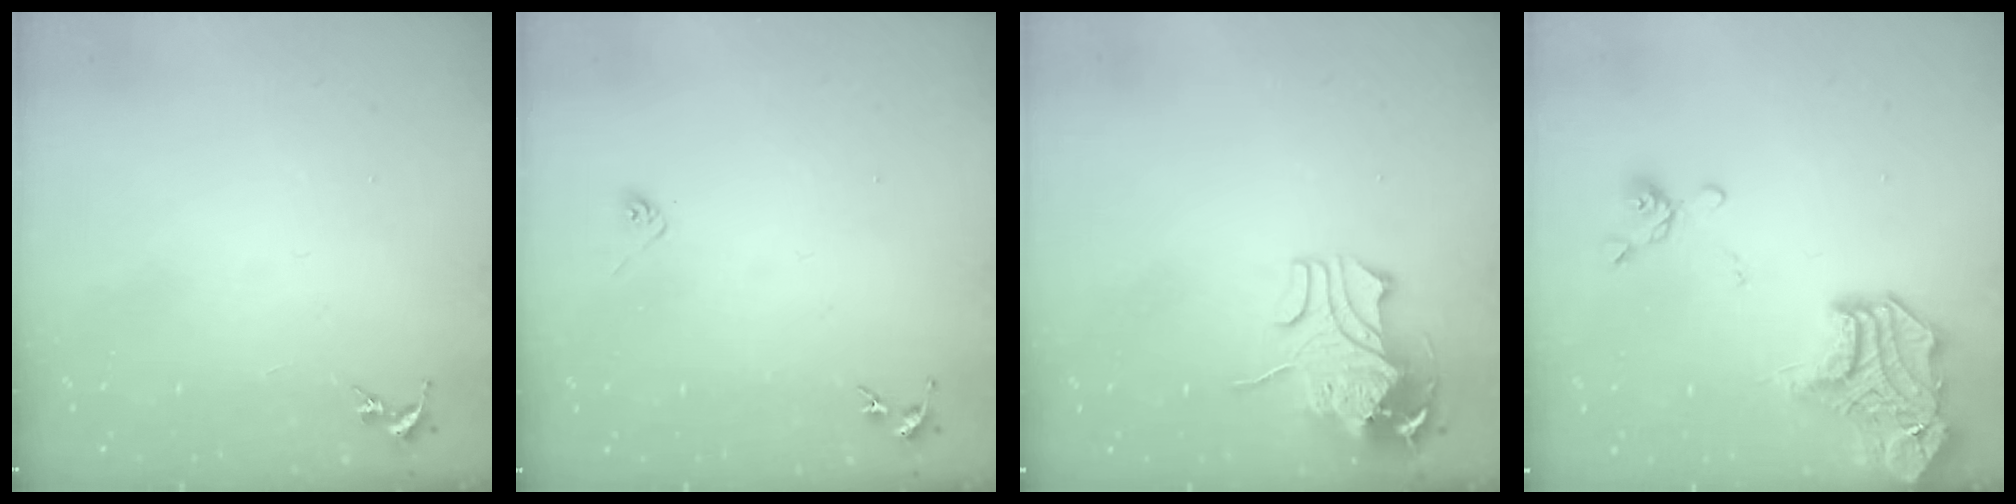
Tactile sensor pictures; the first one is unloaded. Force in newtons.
{"total": 3.8, "press": 3.7, "slide": 1.0}
{"total": 9.8, "press": 9.7, "slide": 1.2}
{"total": 18.0, "press": 17.9, "slide": 1.8}